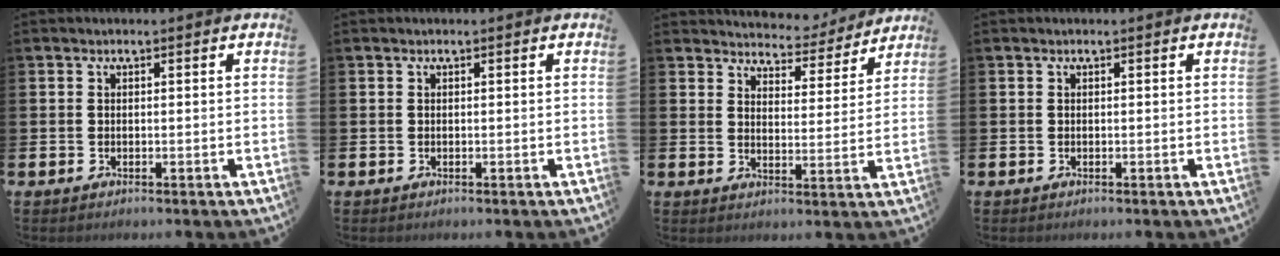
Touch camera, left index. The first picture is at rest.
{"total": 0.0}
{"total": 5.3, "force": [5.1, 1.2, -0.1], "torque": [-0.004, -0.042, 0.086]}
{"total": 0.0}